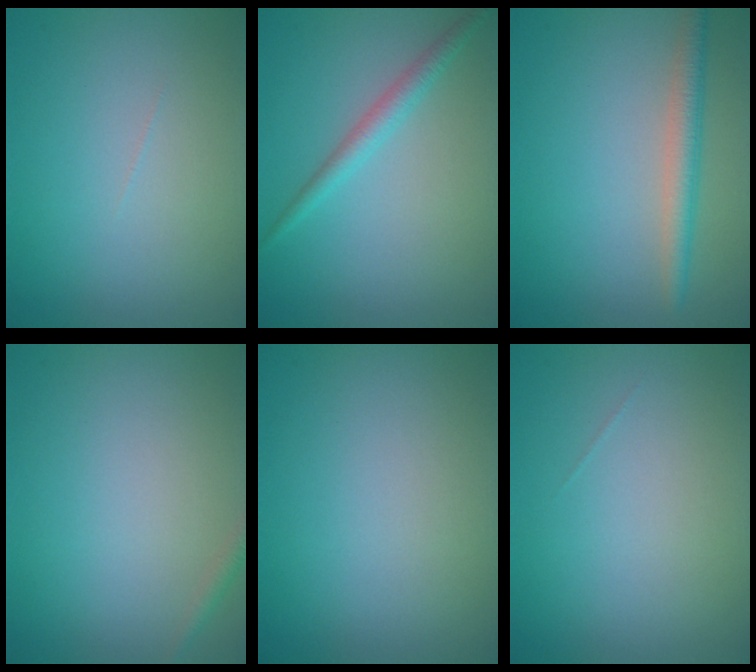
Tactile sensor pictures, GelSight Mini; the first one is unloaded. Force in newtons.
{"total": 1.9, "press": 1.9, "slide": 0.0}
{"total": 2.7, "press": 2.7, "slide": 0.2}
{"total": 0.8, "press": 0.8, "slide": 0.1}
{"total": 0.0}
{"total": 0.0}